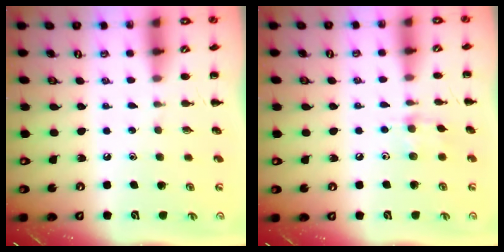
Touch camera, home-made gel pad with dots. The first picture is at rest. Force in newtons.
{"total": 4.8, "press": 4.8, "slide": 0.8}